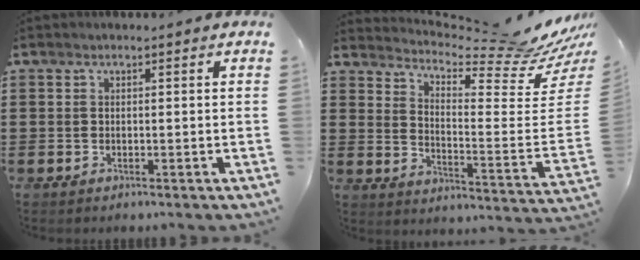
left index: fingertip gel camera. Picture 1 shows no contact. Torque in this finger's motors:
{"motor_torque": [-2.14, 0.00, -0.21, -0.01]}